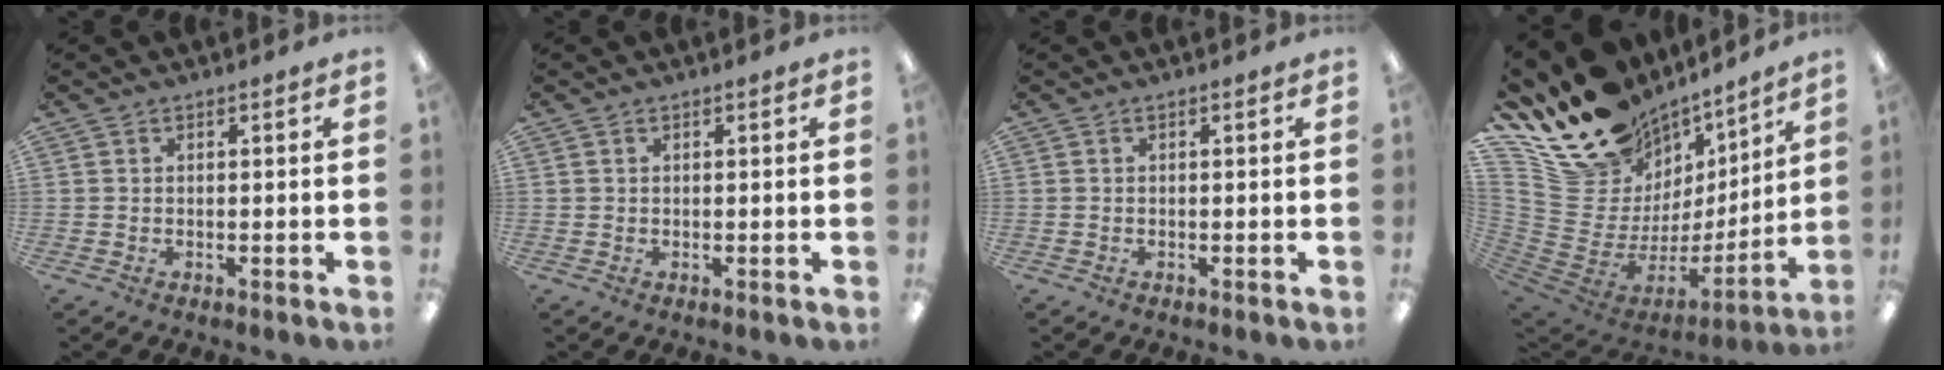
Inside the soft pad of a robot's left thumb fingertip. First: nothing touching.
{"total": 0.5, "force": [0.4, 0.4, 0.0], "torque": [0.000, 0.003, 0.006]}
{"total": 0.0}
{"total": 18.6, "force": [13.8, 11.1, 5.9], "torque": [-0.111, -0.116, 0.278]}